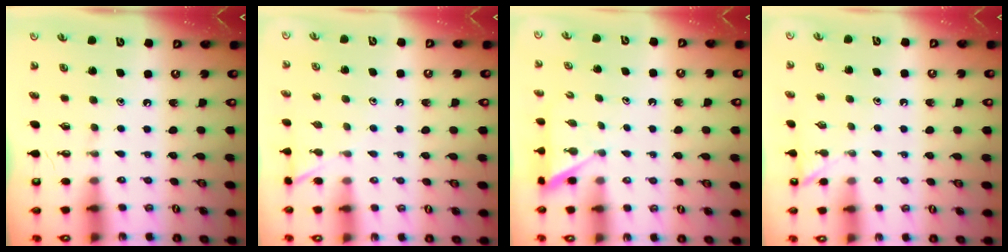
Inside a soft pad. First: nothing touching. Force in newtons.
{"total": 5.7, "press": 5.7, "slide": 0.5}
{"total": 2.0, "press": 2.0, "slide": 0.3}
{"total": 2.1, "press": 2.1, "slide": 0.3}